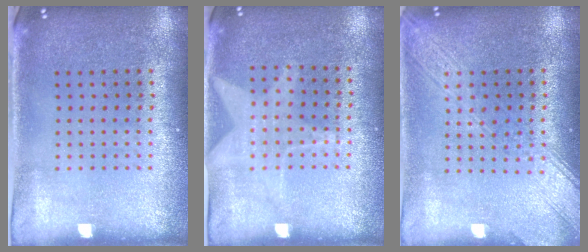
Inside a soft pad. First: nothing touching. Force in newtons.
{"total": 1.2, "press": 0.9, "slide": 0.8}
{"total": 3.2, "press": 3.2, "slide": 0.5}